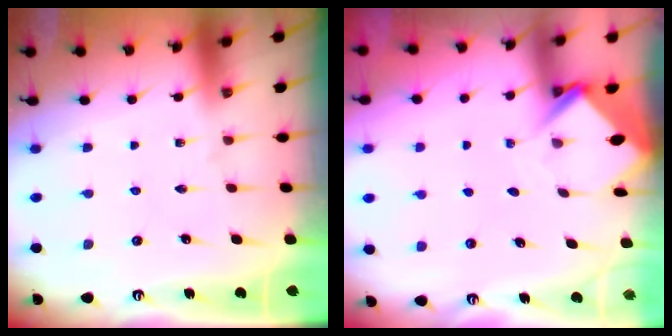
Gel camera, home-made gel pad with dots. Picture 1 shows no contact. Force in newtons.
{"total": 3.8, "press": 3.8, "slide": 0.2}